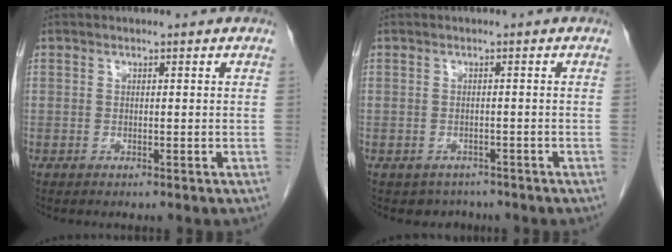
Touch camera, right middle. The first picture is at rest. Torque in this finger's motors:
{"motor_torque": [0.46, -0.09, -0.01, -0.01]}